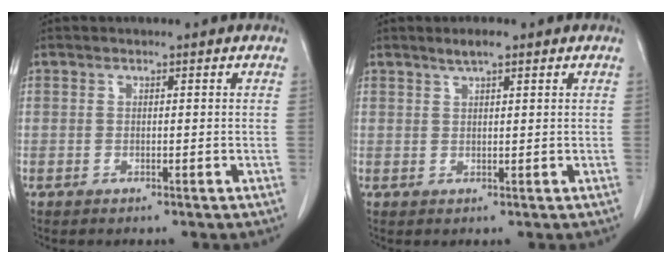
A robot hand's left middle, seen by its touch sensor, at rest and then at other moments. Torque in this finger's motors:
{"motor_torque": [0.38, -0.34, 0.00, 0.02]}